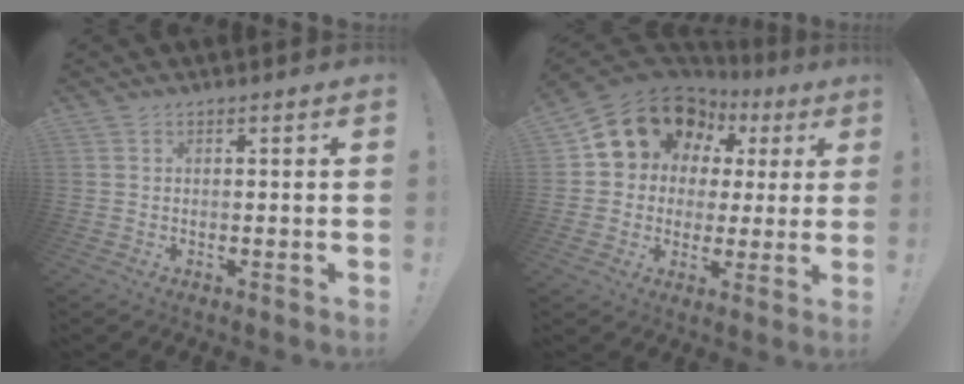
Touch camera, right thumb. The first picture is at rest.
{"total": 14.9, "force": [7.7, 11.5, 5.5], "torque": [-0.083, -0.050, 0.155]}